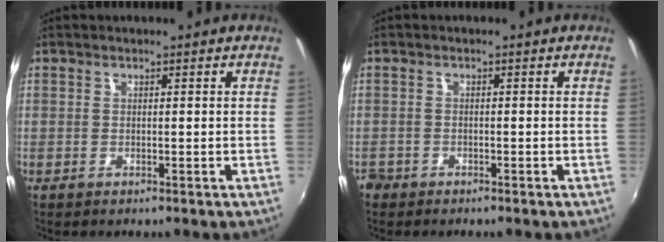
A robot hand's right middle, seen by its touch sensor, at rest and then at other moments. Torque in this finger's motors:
{"motor_torque": [-0.29, 0.03, 0.01, -0.01]}